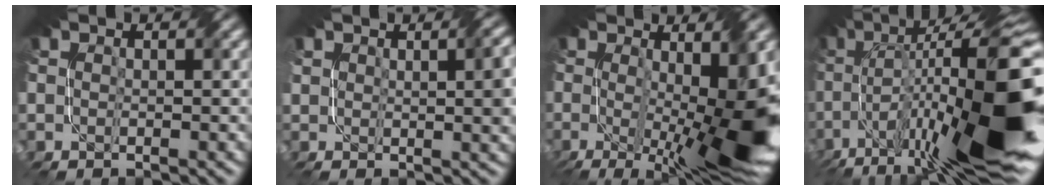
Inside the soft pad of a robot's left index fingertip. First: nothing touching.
{"total": 4.0, "force": [1.3, 1.4, 3.6], "torque": [-0.045, 0.001, 0.022]}
{"total": 12.1, "force": [-1.3, 3.1, 11.7], "torque": [-0.163, -0.015, -0.013]}
{"total": 18.6, "force": [-4.7, 5.2, 17.2], "torque": [-0.286, 0.025, -0.083]}